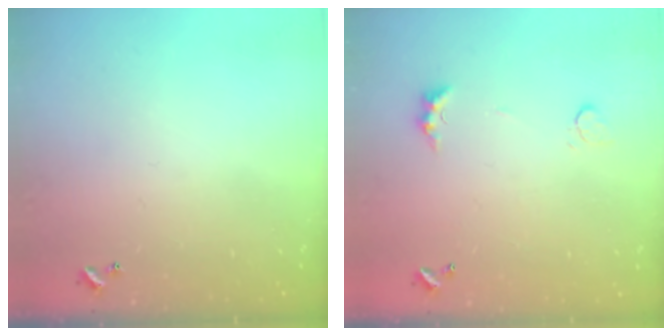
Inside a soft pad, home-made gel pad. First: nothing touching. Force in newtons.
{"total": 3.2, "press": 3.1, "slide": 0.8}